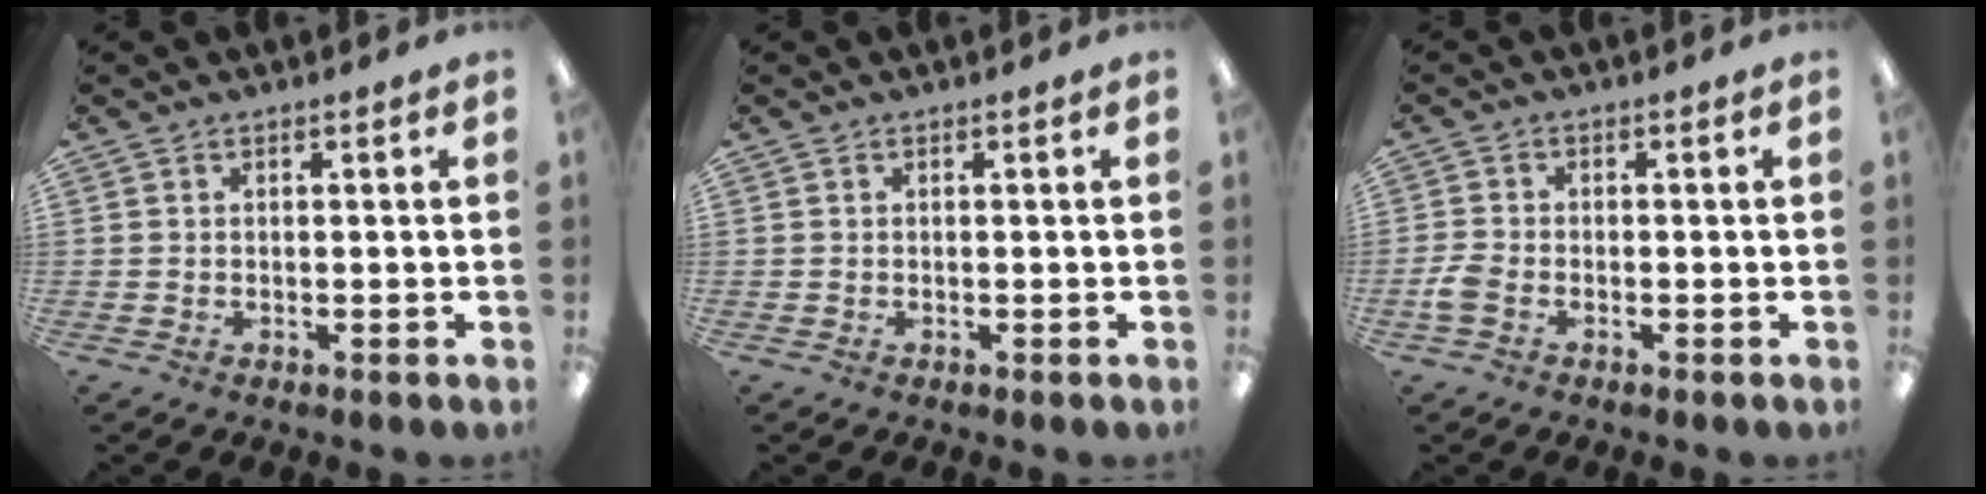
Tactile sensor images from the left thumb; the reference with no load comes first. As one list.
[{"total": 0.0}, {"total": 3.3, "force": [-1.4, 2.0, 2.2], "torque": [-0.048, 0.003, -0.027]}]